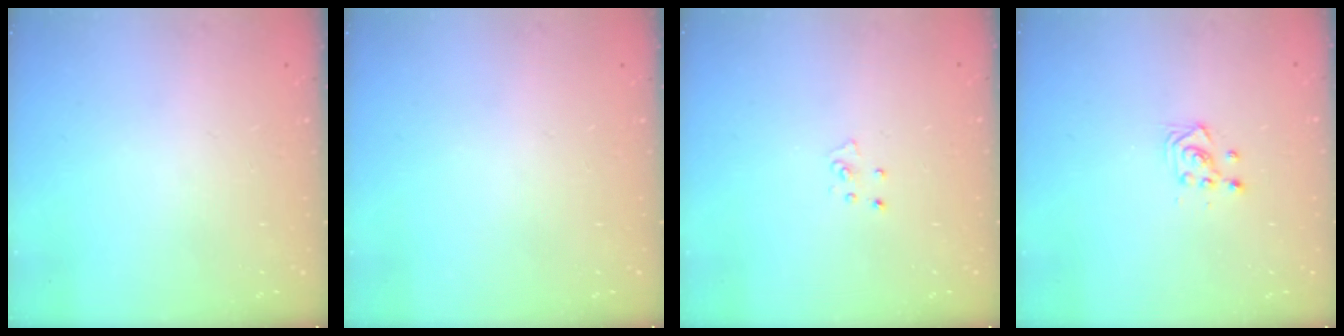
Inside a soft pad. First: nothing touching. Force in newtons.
{"total": 0.0}
{"total": 3.7, "press": 3.7, "slide": 0.3}
{"total": 3.0, "press": 3.0, "slide": 0.5}